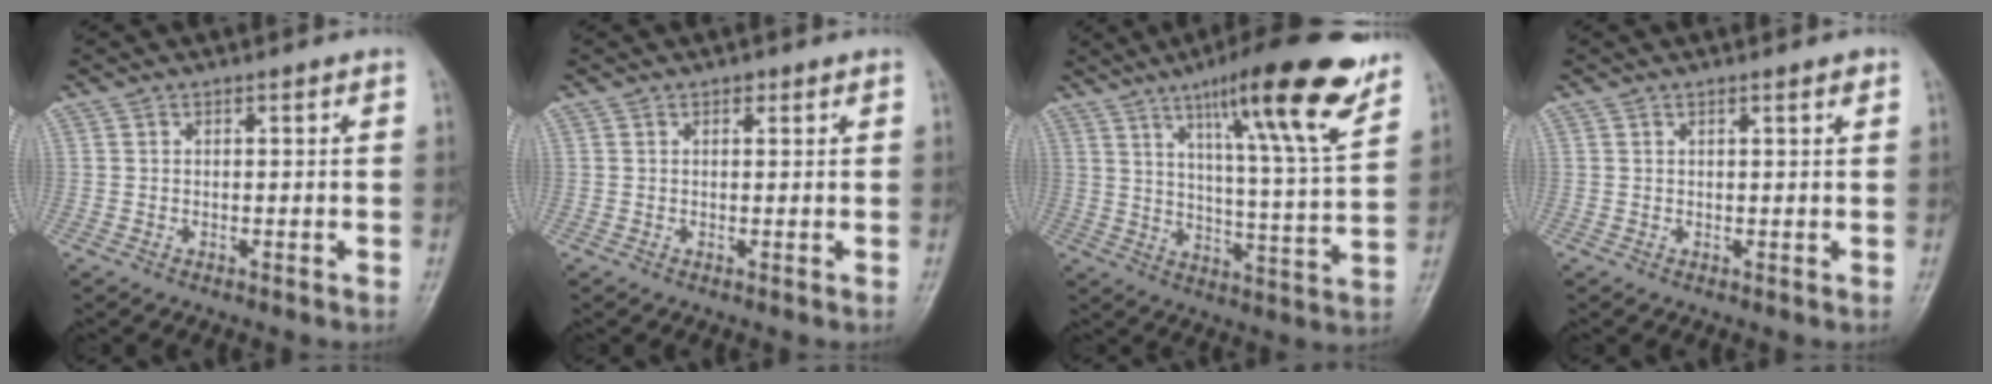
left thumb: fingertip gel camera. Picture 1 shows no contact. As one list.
[{"total": 0.9, "force": [0.6, 0.6, 0.4], "torque": [0.000, -0.003, 0.006]}, {"total": 20.2, "force": [12.5, 2.7, 15.6], "torque": [-0.209, -0.057, 0.188]}, {"total": 1.0, "force": [0.7, 0.1, 0.8], "torque": [-0.009, -0.003, 0.009]}]